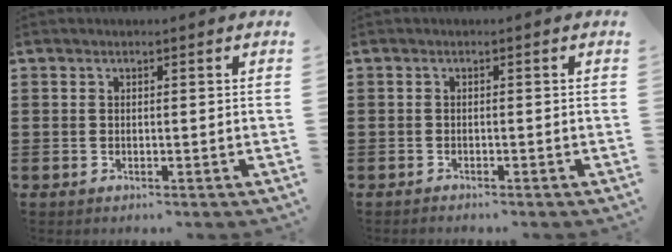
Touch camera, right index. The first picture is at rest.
{"total": 0.7, "force": [-0.7, 0.1, 0.0], "torque": [-0.001, -0.001, -0.015]}